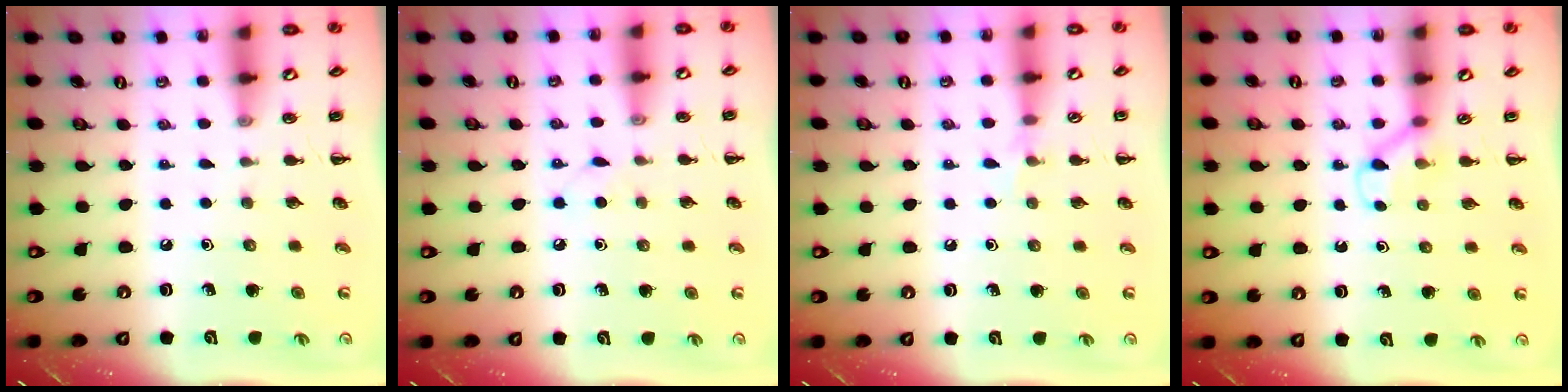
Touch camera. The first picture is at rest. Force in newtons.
{"total": 2.9, "press": 2.8, "slide": 1.0}
{"total": 3.9, "press": 3.7, "slide": 1.2}
{"total": 3.9, "press": 3.7, "slide": 1.4}